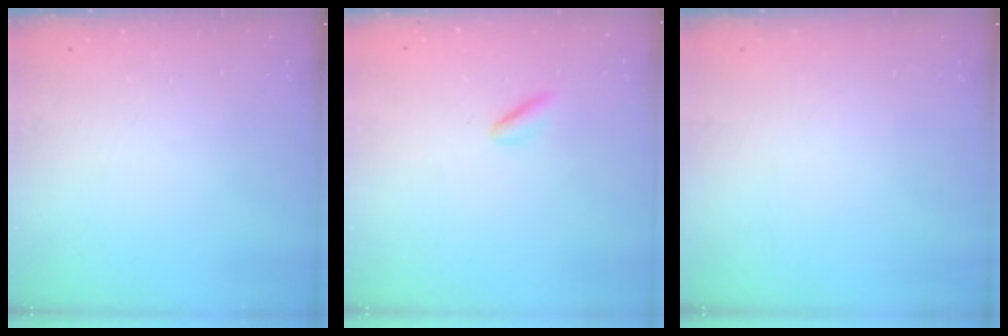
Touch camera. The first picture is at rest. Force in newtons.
{"total": 2.4, "press": 2.2, "slide": 1.0}
{"total": 0.0}